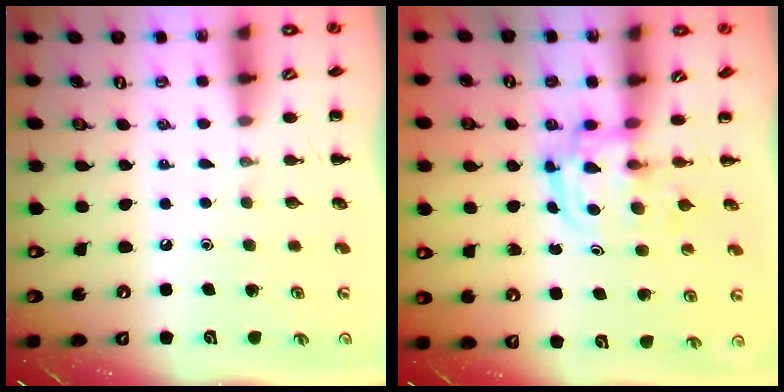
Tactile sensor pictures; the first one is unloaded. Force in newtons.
{"total": 2.7, "press": 2.7, "slide": 0.3}